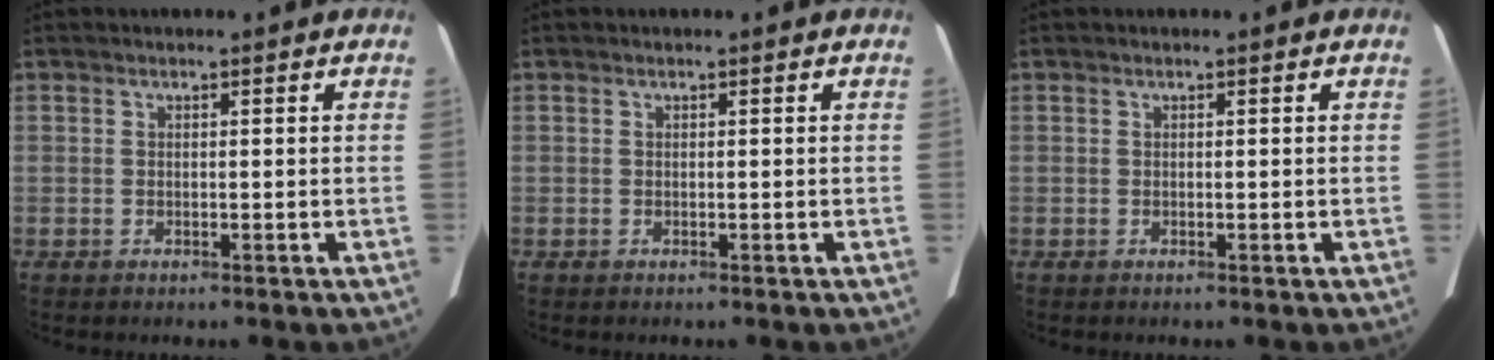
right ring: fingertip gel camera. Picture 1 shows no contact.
{"total": 0.0}
{"total": 0.0}